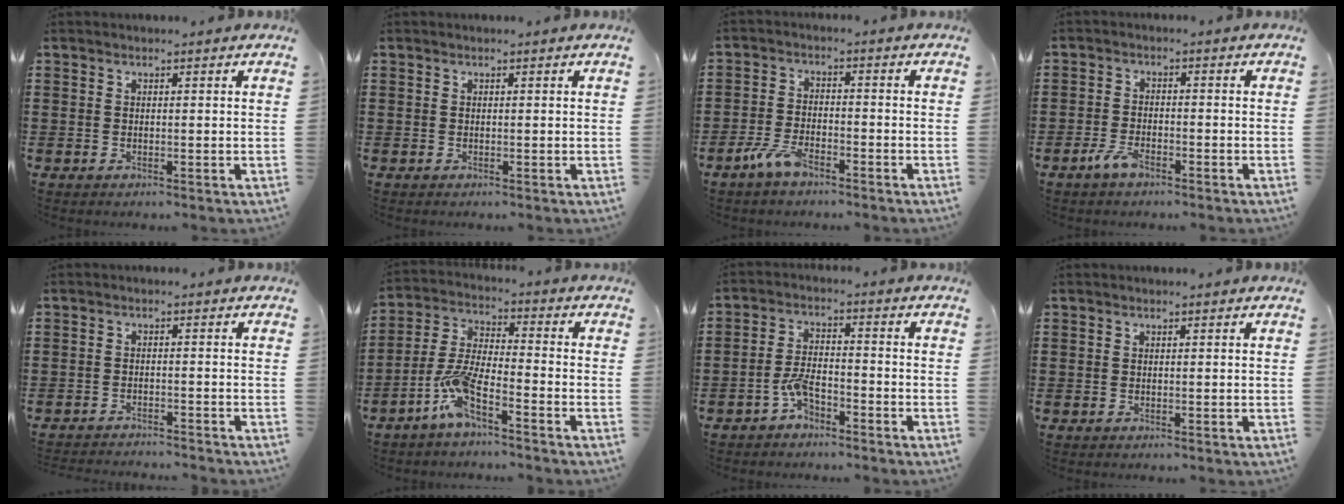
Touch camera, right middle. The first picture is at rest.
{"total": 0.0}
{"total": 4.6, "force": [-3.5, 1.6, 2.5], "torque": [-0.064, 0.003, -0.070]}
{"total": 3.3, "force": [-2.4, 1.2, 1.9], "torque": [-0.056, -0.004, -0.051]}
{"total": 2.0, "force": [-2.0, -0.1, 0.0], "torque": [-0.006, -0.001, -0.042]}
{"total": 7.4, "force": [-5.0, 1.3, 5.3], "torque": [-0.129, -0.015, -0.098]}
{"total": 4.3, "force": [-2.9, 1.7, 2.8], "torque": [-0.071, 0.000, -0.058]}
{"total": 0.0}